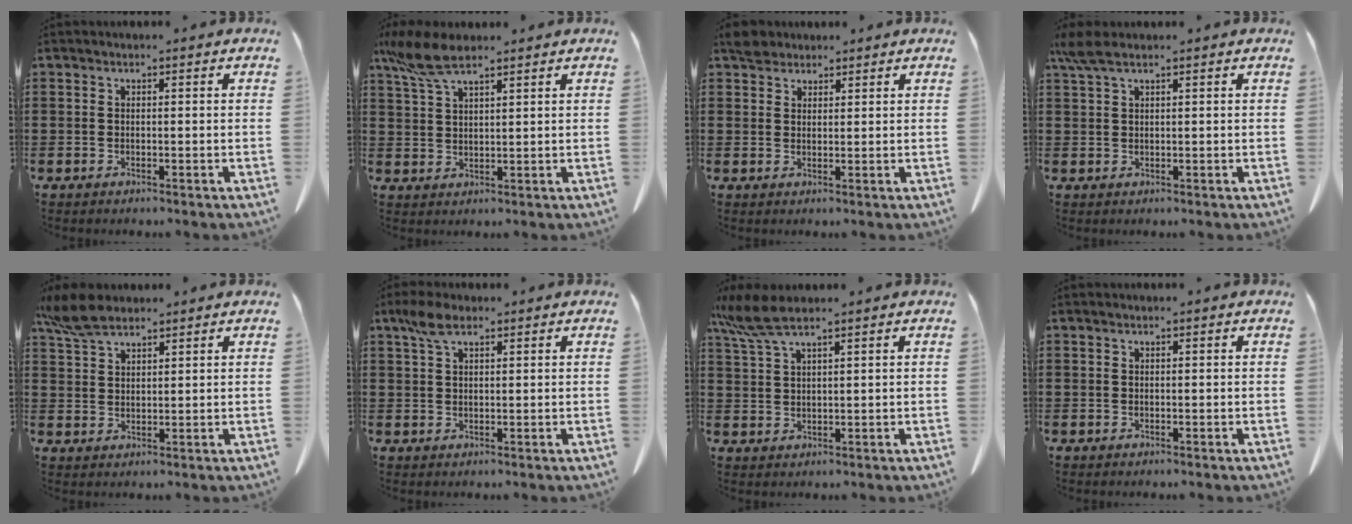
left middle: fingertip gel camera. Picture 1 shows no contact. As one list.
[{"total": 7.1, "force": [5.0, 1.9, 4.6], "torque": [-0.117, -0.011, 0.089]}, {"total": 2.9, "force": [2.5, 1.3, 0.7], "torque": [-0.014, 0.001, 0.049]}, {"total": 3.3, "force": [2.0, 0.7, 2.4], "torque": [-0.060, -0.003, 0.036]}, {"total": 6.1, "force": [4.6, 2.0, 3.4], "torque": [-0.087, -0.006, 0.087]}, {"total": 4.2, "force": [2.4, 1.7, 3.0], "torque": [-0.068, 0.005, 0.044]}, {"total": 6.2, "force": [4.5, 1.0, 4.2], "torque": [-0.107, -0.010, 0.080]}, {"total": 0.0}]